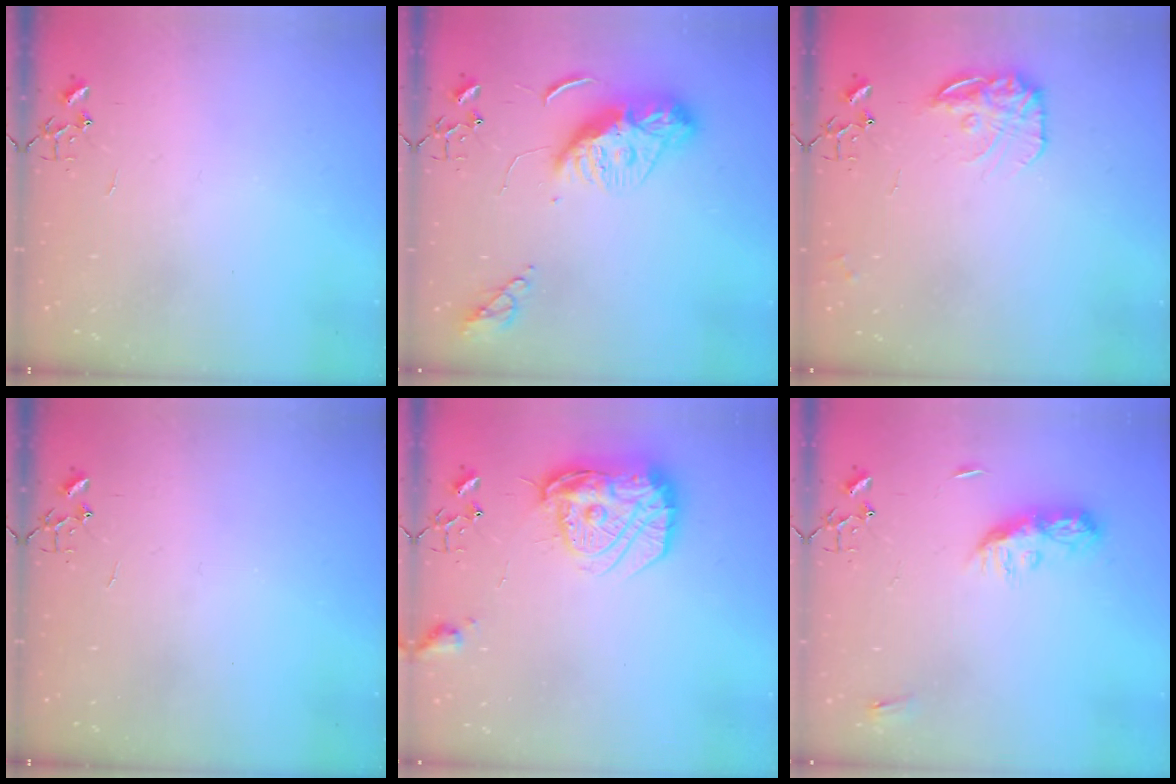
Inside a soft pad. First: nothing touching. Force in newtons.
{"total": 11.6, "press": 11.6, "slide": 1.0}
{"total": 13.7, "press": 13.7, "slide": 0.9}
{"total": 0.0}
{"total": 18.2, "press": 18.2, "slide": 1.5}
{"total": 8.7, "press": 8.7, "slide": 0.4}